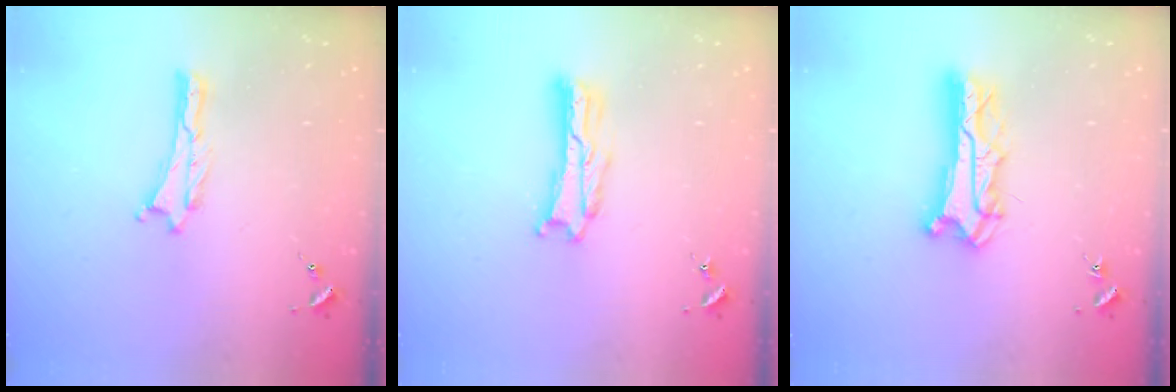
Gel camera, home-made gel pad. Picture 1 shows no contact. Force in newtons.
{"total": 2.8, "press": 2.7, "slide": 0.4}
{"total": 8.4, "press": 8.3, "slide": 0.8}